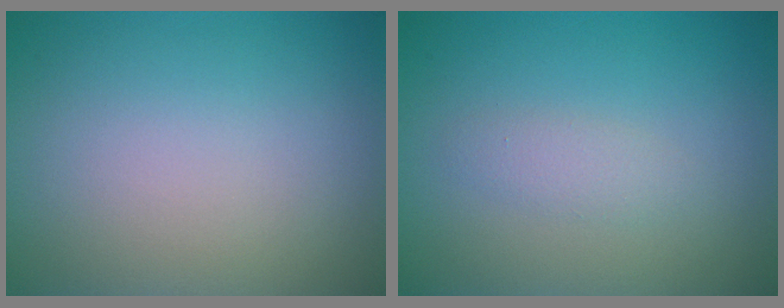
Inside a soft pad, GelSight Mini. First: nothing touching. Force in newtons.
{"total": 1.3, "press": 1.3, "slide": 0.0}